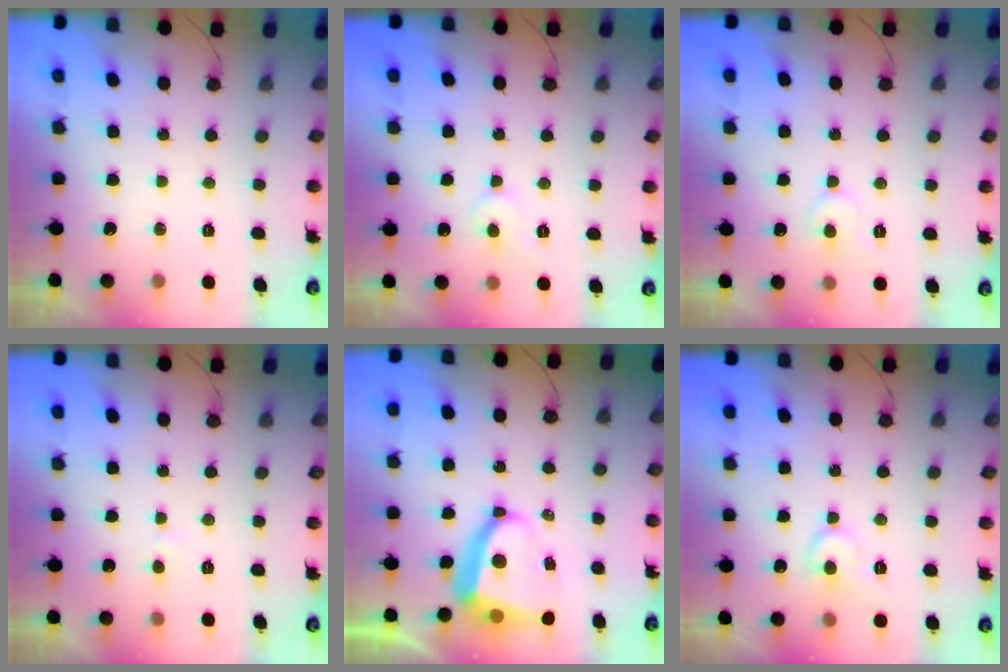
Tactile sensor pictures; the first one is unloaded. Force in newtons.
{"total": 5.3, "press": 5.3, "slide": 0.4}
{"total": 4.8, "press": 4.8, "slide": 0.3}
{"total": 2.2, "press": 2.2, "slide": 0.2}
{"total": 10.0, "press": 9.9, "slide": 1.5}
{"total": 8.3, "press": 8.3, "slide": 0.8}